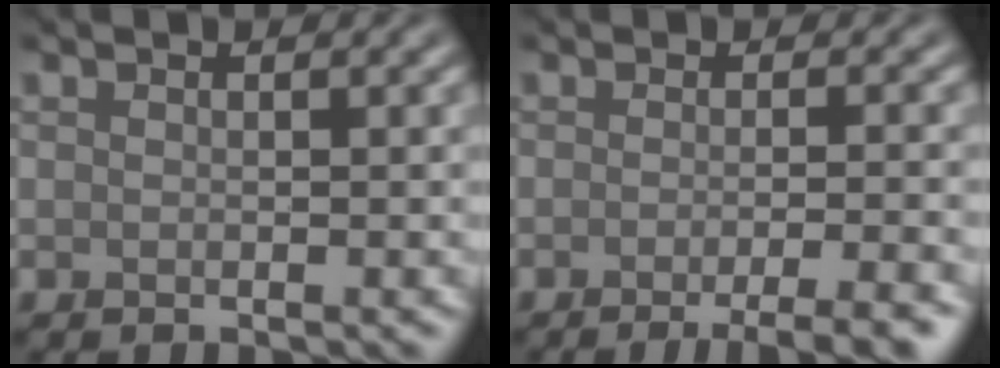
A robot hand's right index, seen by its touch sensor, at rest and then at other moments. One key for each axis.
{"total": 4.9, "fx": -2.7, "fy": 1.1, "fz": 4.0, "tx": -0.035, "ty": 0.001, "tz": -0.039}